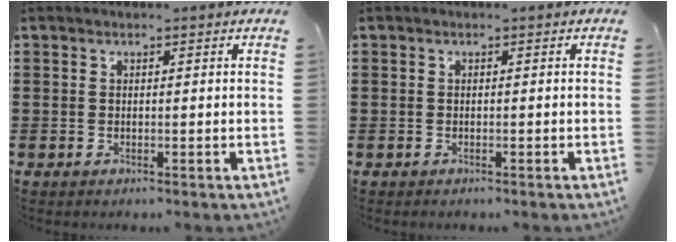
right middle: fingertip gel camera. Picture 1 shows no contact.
{"total": 0.5, "force": [-0.4, 0.4, -0.1], "torque": [0.001, 0.002, -0.008]}